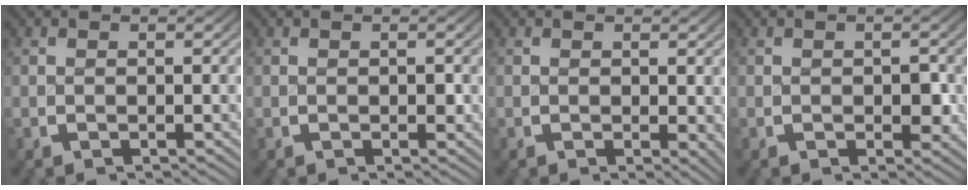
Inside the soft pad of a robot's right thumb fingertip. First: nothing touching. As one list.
[{"total": 0.7, "force": [0.1, 0.4, 0.6], "torque": [-0.008, -0.005, 0.002]}, {"total": 1.4, "force": [0.3, 0.7, 1.2], "torque": [-0.004, -0.005, 0.006]}, {"total": 1.9, "force": [-0.1, 1.1, 1.5], "torque": [-0.023, -0.010, 0.002]}]